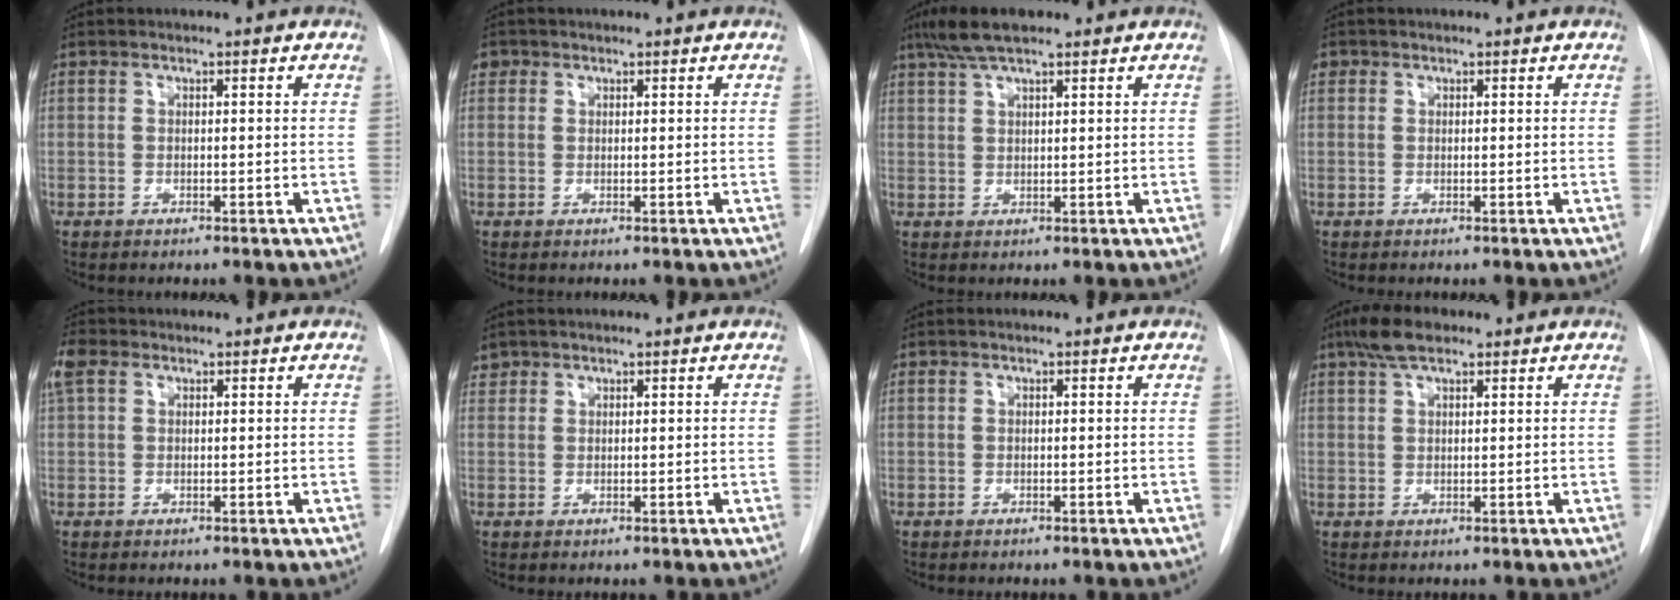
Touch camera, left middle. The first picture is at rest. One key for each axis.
{"total": 1.6, "fx": 0.8, "fy": 1.4, "fz": 0.2, "tx": 0.004, "ty": 0.008, "tz": 0.011}
{"total": 5.8, "fx": 4.4, "fy": 1.0, "fz": 3.8, "tx": -0.079, "ty": 0.016, "tz": 0.080}
{"total": 0.9, "fx": 0.4, "fy": 0.8, "fz": 0.1, "tx": 0.006, "ty": 0.005, "tz": 0.006}
{"total": 2.3, "fx": 1.3, "fy": 1.4, "fz": 1.2, "tx": -0.042, "ty": 0.021, "tz": 0.031}
{"total": 1.4, "fx": 1.1, "fy": 0.9, "fz": -0.2, "tx": 0.010, "ty": 0.009, "tz": 0.017}
{"total": 0.0}
{"total": 4.8, "fx": 3.3, "fy": 1.6, "fz": 3.0, "tx": -0.065, "ty": 0.014, "tz": 0.060}